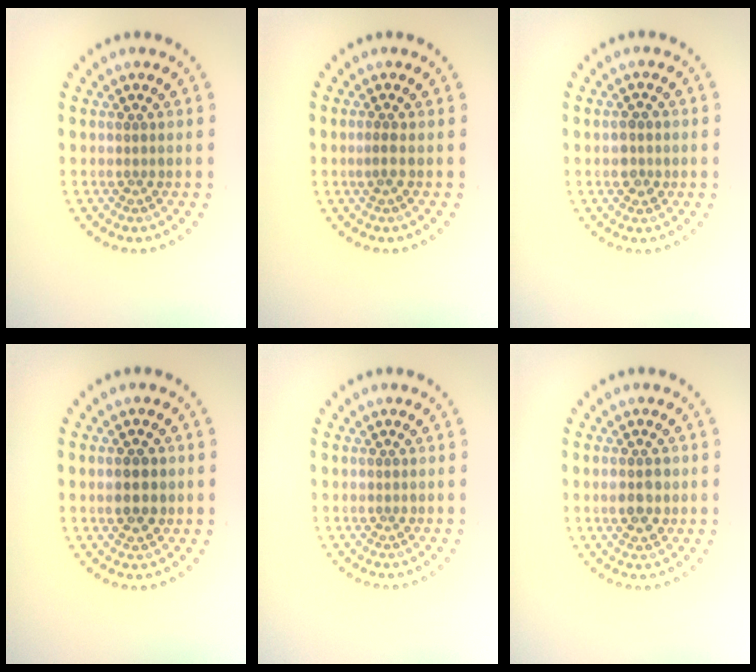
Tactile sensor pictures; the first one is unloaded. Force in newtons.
{"total": 0.8, "press": 0.7, "slide": 0.4}
{"total": 1.5, "press": 1.5, "slide": 0.1}
{"total": 2.5, "press": 2.5, "slide": 0.2}
{"total": 0.0}
{"total": 2.2, "press": 2.2, "slide": 0.1}